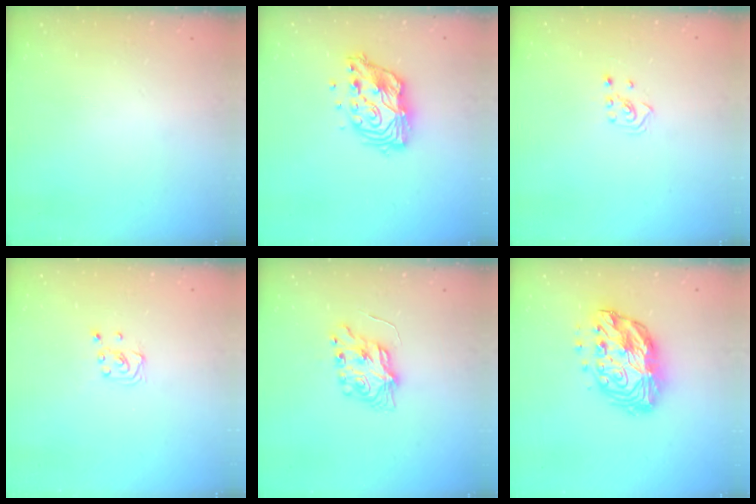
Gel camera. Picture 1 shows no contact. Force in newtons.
{"total": 13.0, "press": 13.0, "slide": 1.1}
{"total": 2.3, "press": 2.2, "slide": 0.8}
{"total": 3.7, "press": 3.6, "slide": 0.4}
{"total": 7.3, "press": 7.3, "slide": 0.2}
{"total": 15.7, "press": 15.6, "slide": 1.2}